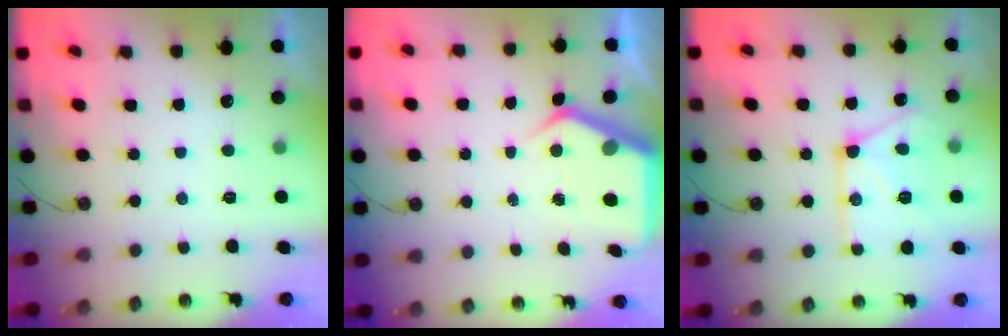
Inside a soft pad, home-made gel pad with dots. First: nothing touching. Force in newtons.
{"total": 5.4, "press": 5.4, "slide": 0.3}
{"total": 15.8, "press": 15.8, "slide": 1.2}